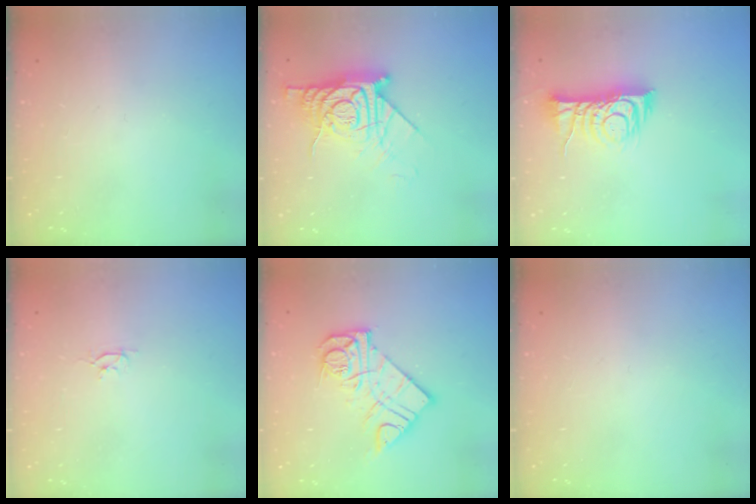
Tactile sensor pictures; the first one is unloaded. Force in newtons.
{"total": 14.3, "press": 14.2, "slide": 1.6}
{"total": 10.0, "press": 10.0, "slide": 0.3}
{"total": 2.6, "press": 2.6, "slide": 0.3}
{"total": 13.7, "press": 13.7, "slide": 1.4}
{"total": 0.0}